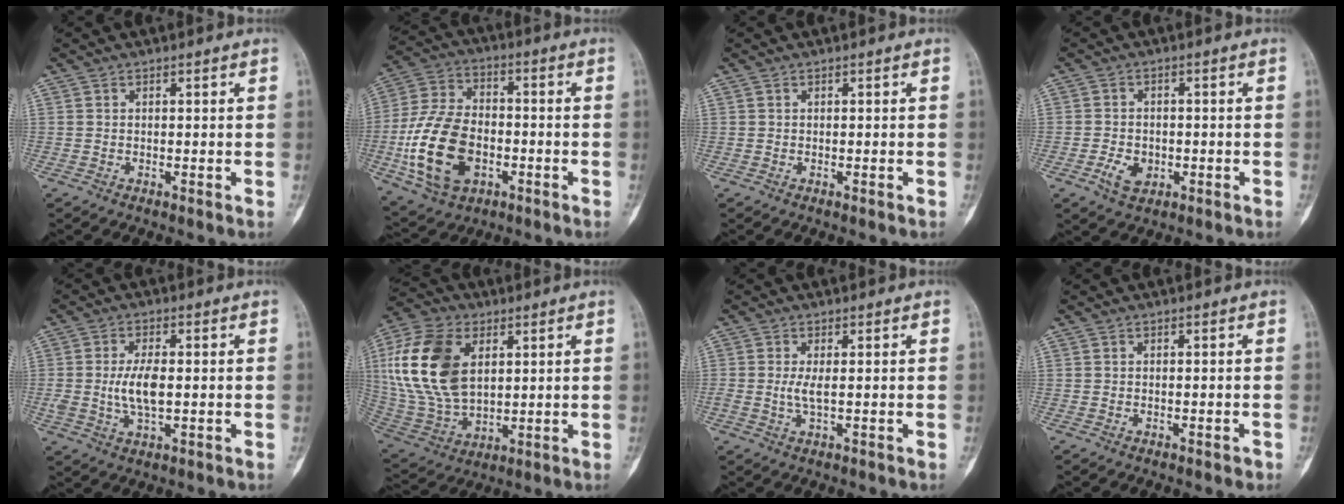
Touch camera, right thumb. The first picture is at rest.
{"total": 17.6, "force": [-4.4, 11.3, 12.8], "torque": [-0.239, 0.017, -0.077]}
{"total": 0.0}
{"total": 4.4, "force": [-1.5, 3.1, 2.7], "torque": [-0.038, 0.004, -0.023]}
{"total": 6.6, "force": [-0.1, 2.9, 5.9], "torque": [-0.120, -0.004, -0.001]}
{"total": 20.3, "force": [4.9, 12.6, 15.1], "torque": [-0.303, -0.009, 0.096]}
{"total": 2.5, "force": [0.0, 0.6, 2.4], "torque": [-0.063, -0.006, 0.002]}
{"total": 0.8, "force": [-0.5, 0.3, 0.5], "torque": [-0.008, 0.006, -0.004]}